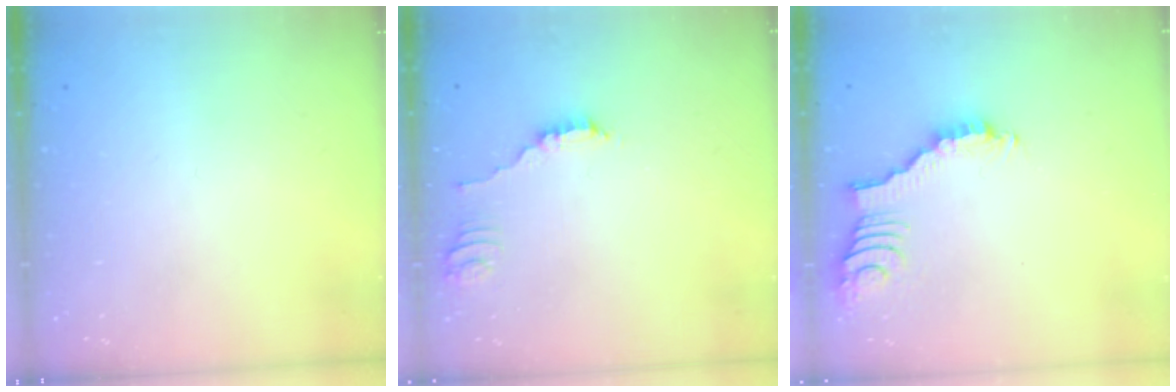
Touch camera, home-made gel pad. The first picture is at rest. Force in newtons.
{"total": 1.8, "press": 1.8, "slide": 0.3}
{"total": 3.0, "press": 3.0, "slide": 0.4}